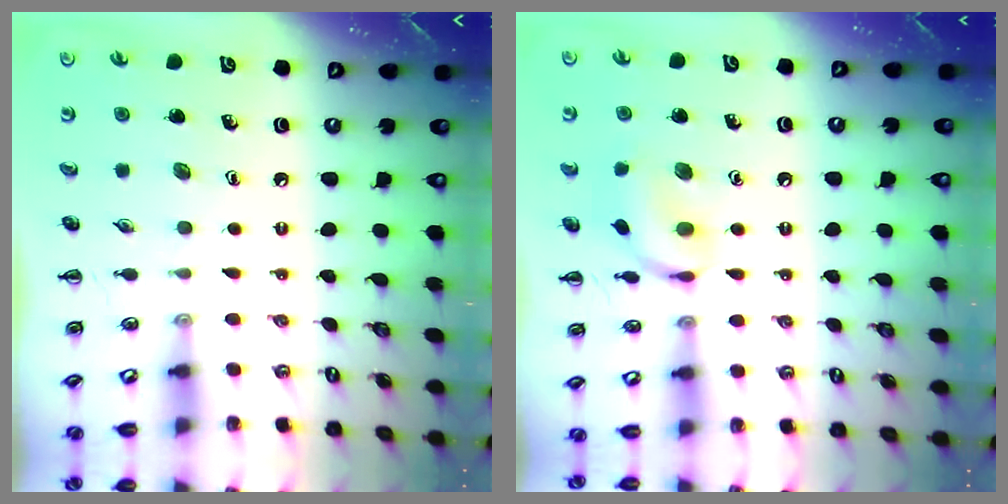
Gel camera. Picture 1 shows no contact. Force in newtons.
{"total": 11.4, "press": 11.3, "slide": 0.9}